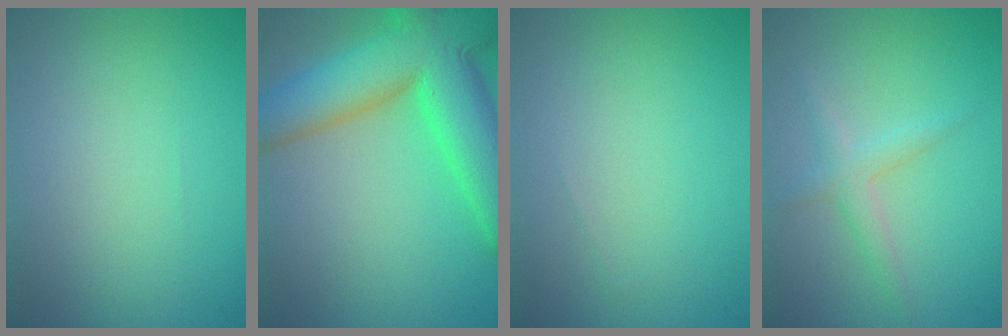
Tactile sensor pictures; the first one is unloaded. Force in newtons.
{"total": 12.5, "press": 12.5, "slide": 0.6}
{"total": 0.0}
{"total": 2.0, "press": 2.0, "slide": 0.1}